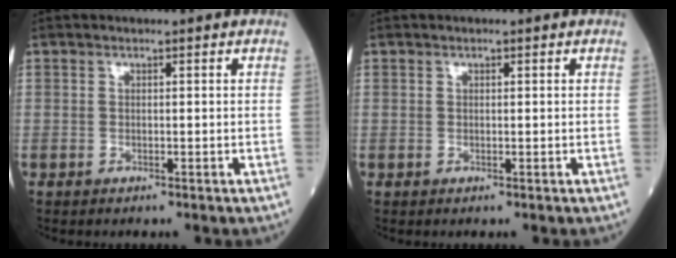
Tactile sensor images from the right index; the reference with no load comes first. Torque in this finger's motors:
{"motor_torque": [-0.01, 0.17, -0.03, -0.01]}